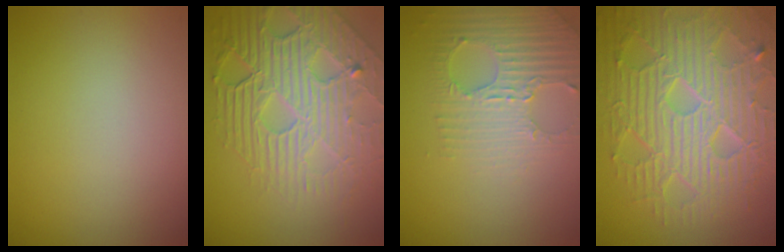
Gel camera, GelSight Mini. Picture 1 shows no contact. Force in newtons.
{"total": 8.2, "press": 5.9, "slide": 5.7}
{"total": 2.8, "press": 2.7, "slide": 0.9}
{"total": 10.1, "press": 6.6, "slide": 7.7}